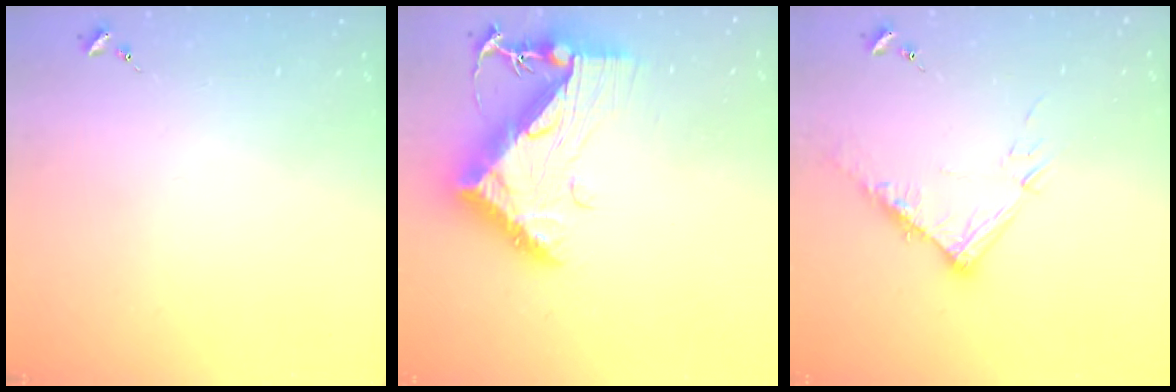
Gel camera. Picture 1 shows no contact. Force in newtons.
{"total": 13.5, "press": 13.5, "slide": 1.2}
{"total": 12.1, "press": 12.1, "slide": 1.2}